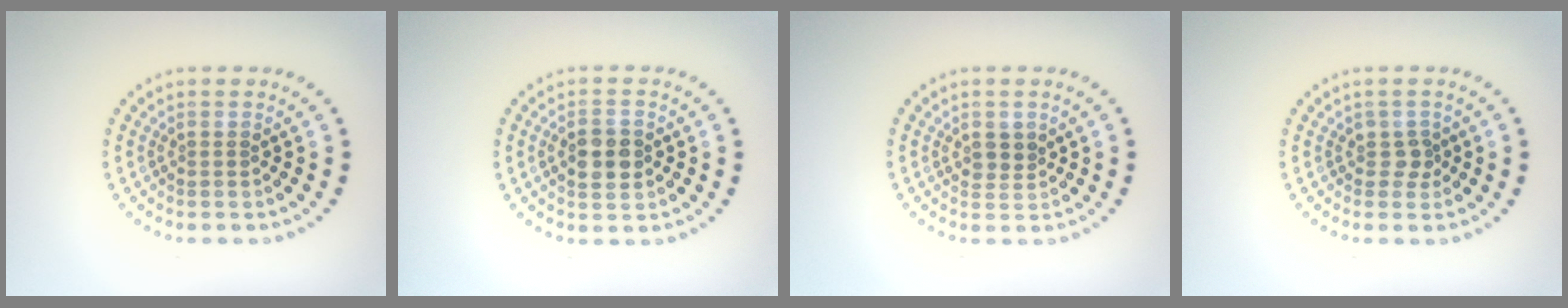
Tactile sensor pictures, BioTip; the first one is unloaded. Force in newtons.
{"total": 3.3, "press": 3.3, "slide": 0.2}
{"total": 1.7, "press": 1.4, "slide": 0.8}
{"total": 1.3, "press": 1.1, "slide": 0.7}